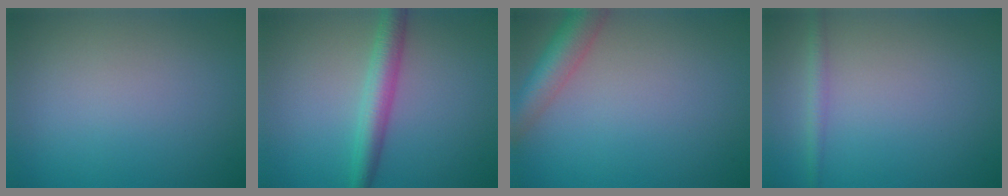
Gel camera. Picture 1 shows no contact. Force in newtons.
{"total": 3.5, "press": 3.5, "slide": 0.0}
{"total": 4.7, "press": 4.7, "slide": 0.2}
{"total": 1.4, "press": 1.4, "slide": 0.1}